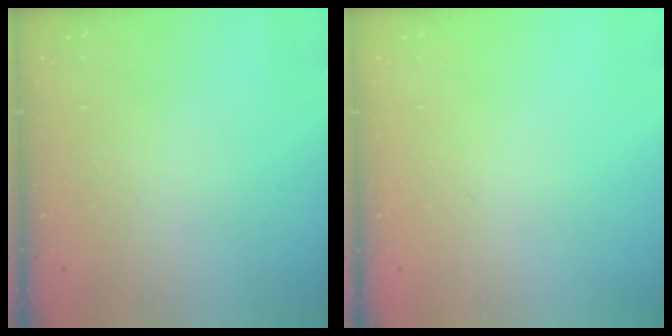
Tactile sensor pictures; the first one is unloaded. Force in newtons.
{"total": 0.0}